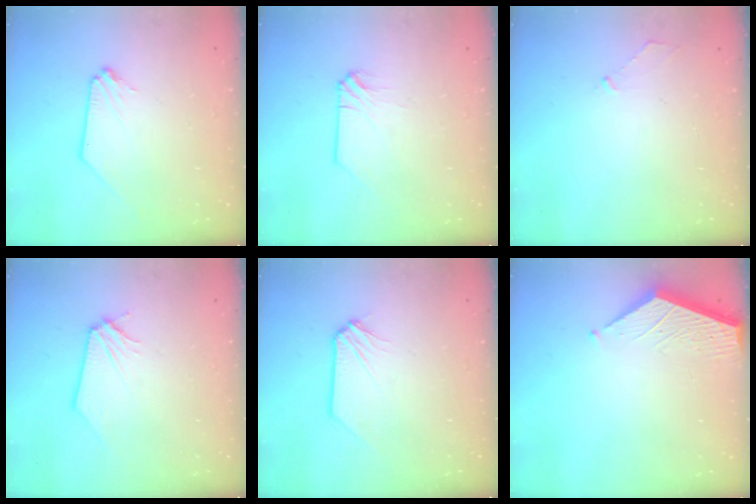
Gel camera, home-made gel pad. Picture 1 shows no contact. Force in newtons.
{"total": 0.0}
{"total": 2.2, "press": 2.1, "slide": 0.4}
{"total": 0.0}
{"total": 0.8, "press": 0.8, "slide": 0.1}
{"total": 3.3, "press": 3.3, "slide": 0.4}